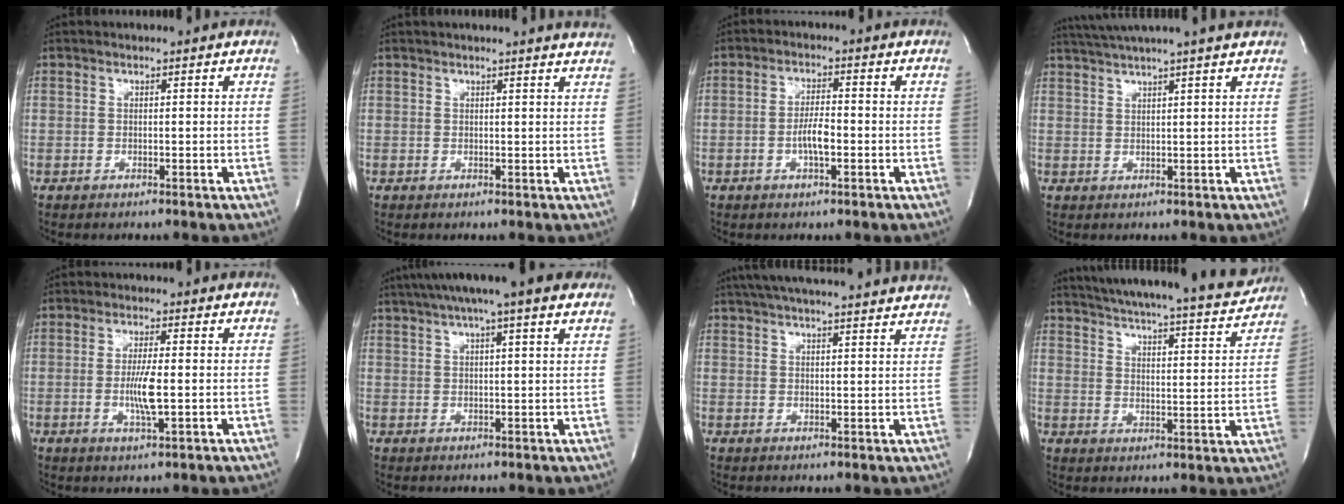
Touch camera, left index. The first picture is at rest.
{"total": 6.7, "force": [6.4, -0.5, 2.0], "torque": [-0.022, -0.003, 0.050]}
{"total": 3.9, "force": [-1.2, 0.8, 3.6], "torque": [-0.071, 0.001, -0.020]}
{"total": 8.9, "force": [7.7, -1.8, 4.1], "torque": [-0.069, 0.024, 0.106]}
{"total": 5.2, "force": [-0.7, 0.5, 5.1], "torque": [-0.102, -0.011, -0.012]}
{"total": 13.3, "force": [10.0, 1.3, 8.7], "torque": [-0.148, 0.044, 0.136]}
{"total": 23.8, "force": [21.7, 1.5, 9.8], "torque": [-0.163, 0.016, 0.280]}
{"total": 23.3, "force": [21.6, 1.9, 8.6], "torque": [-0.138, -0.043, 0.280]}